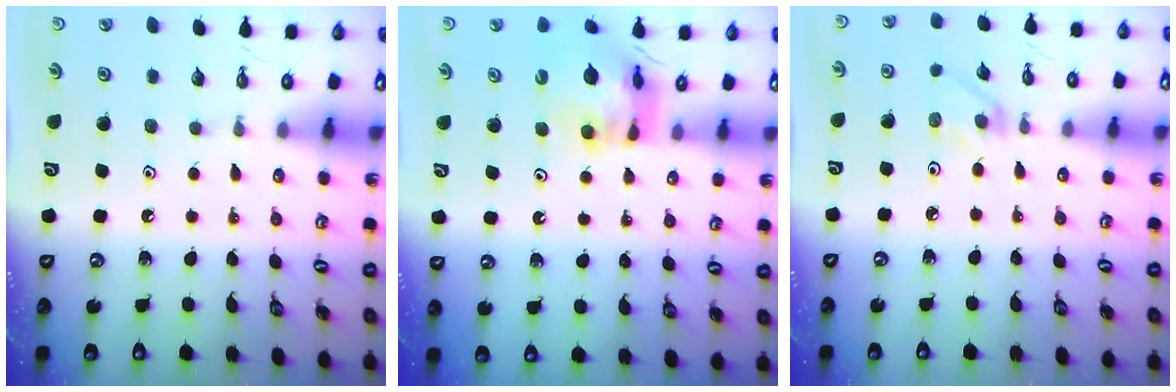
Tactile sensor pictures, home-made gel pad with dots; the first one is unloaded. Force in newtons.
{"total": 11.1, "press": 11.0, "slide": 1.3}
{"total": 2.8, "press": 2.7, "slide": 0.4}